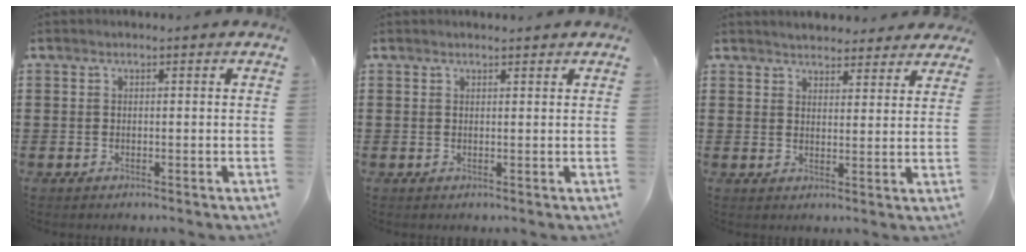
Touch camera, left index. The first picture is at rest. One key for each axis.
{"total": 1.0, "fx": 0.9, "fy": 0.1, "fz": 0.2, "tx": -0.005, "ty": 0.000, "tz": 0.018}
{"total": 3.2, "fx": 3.1, "fy": 0.5, "fz": 0.0, "tx": -0.010, "ty": -0.009, "tz": 0.058}